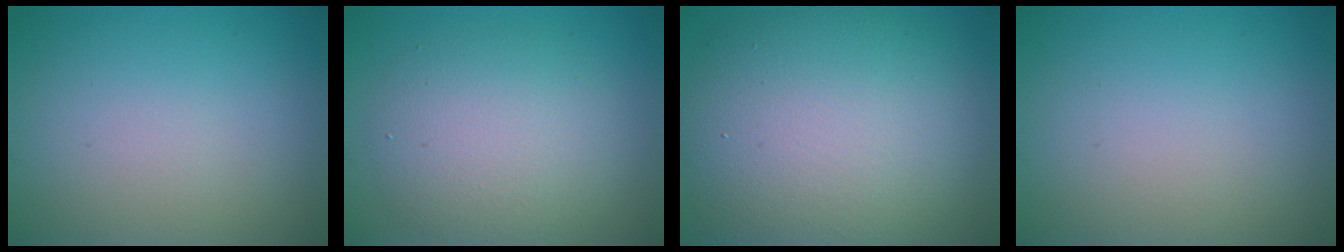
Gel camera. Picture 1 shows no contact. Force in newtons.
{"total": 5.2, "press": 5.2, "slide": 0.3}
{"total": 12.4, "press": 12.4, "slide": 0.9}
{"total": 0.0}